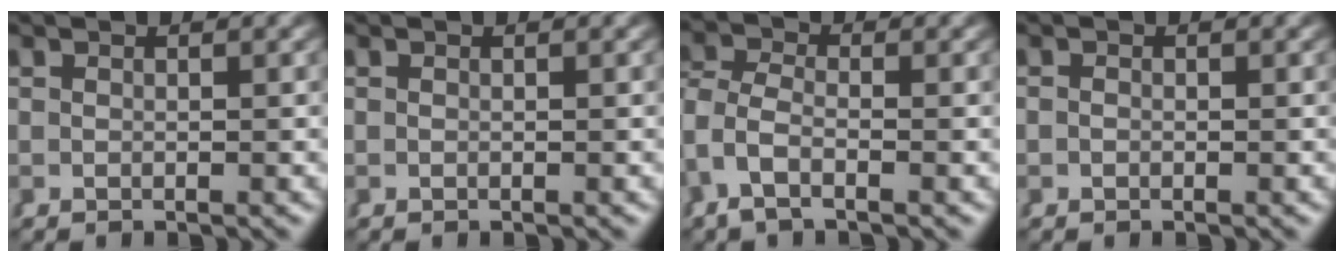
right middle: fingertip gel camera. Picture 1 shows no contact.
{"total": 0.0}
{"total": 3.6, "force": [-0.9, 2.6, 2.4], "torque": [-0.076, -0.017, -0.012]}
{"total": 0.0}